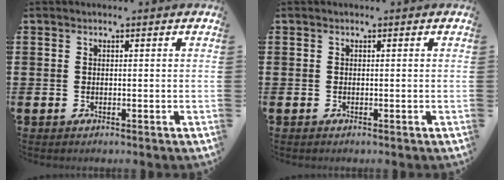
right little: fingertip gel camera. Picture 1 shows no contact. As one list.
[{"total": 0.0}]